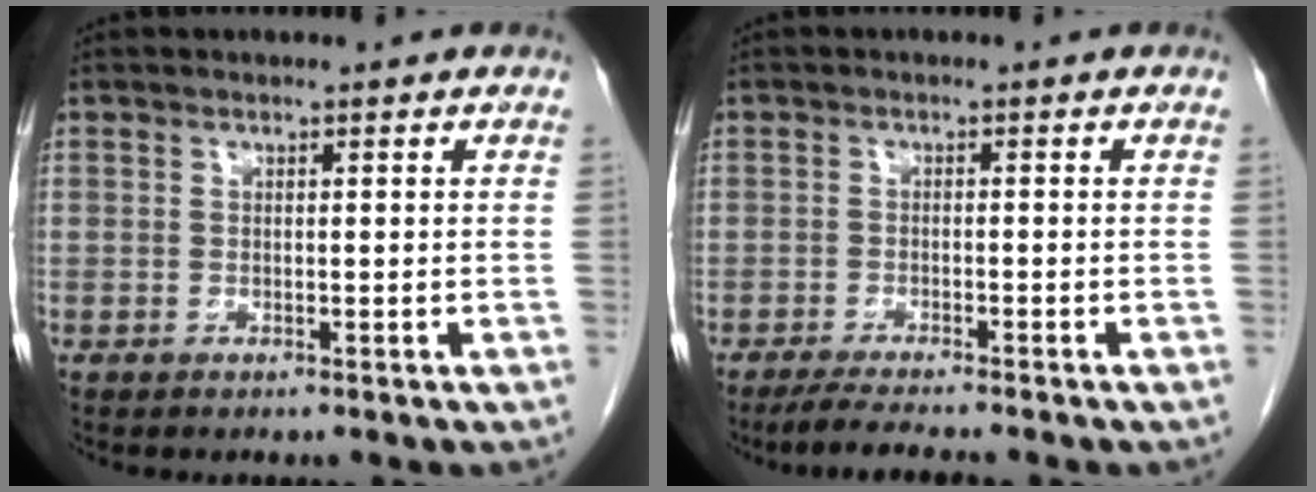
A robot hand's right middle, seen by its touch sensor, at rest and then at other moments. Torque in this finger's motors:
{"motor_torque": [0.46, -0.26, 0.20, 0.03]}